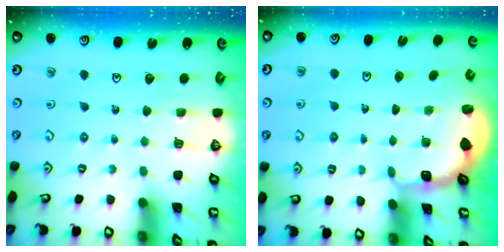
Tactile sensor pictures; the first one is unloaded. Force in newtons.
{"total": 1.8, "press": 1.7, "slide": 0.7}